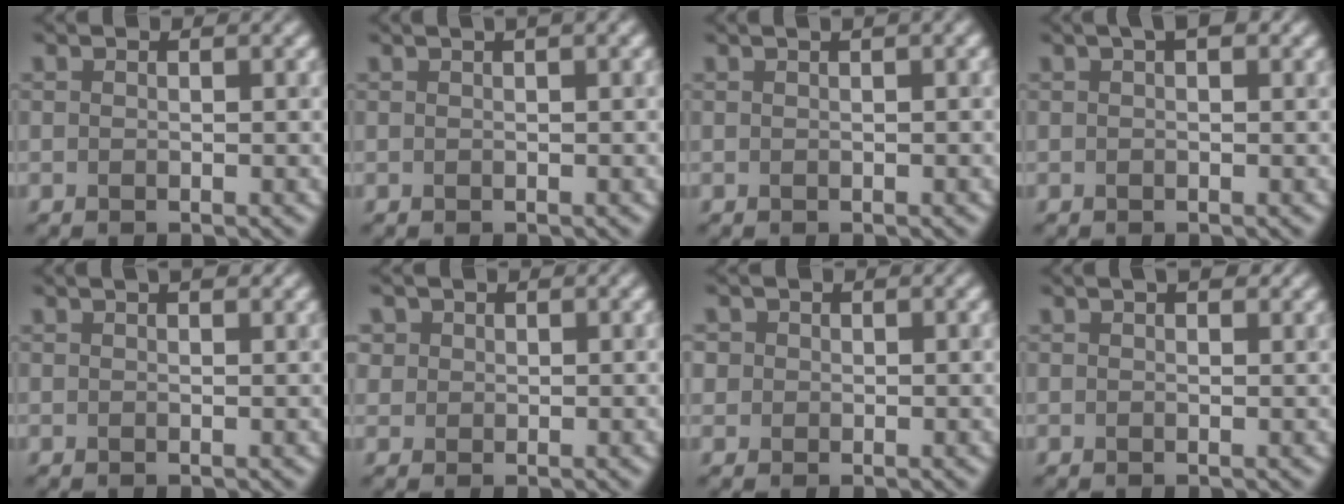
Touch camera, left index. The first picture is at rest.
{"total": 2.9, "force": [1.5, 1.1, 2.2], "torque": [-0.015, 0.008, 0.007]}
{"total": 2.9, "force": [1.4, 1.3, 2.3], "torque": [-0.013, 0.015, 0.007]}
{"total": 1.6, "force": [0.9, 0.5, 1.2], "torque": [-0.013, 0.005, 0.014]}
{"total": 2.1, "force": [1.5, 0.7, 1.3], "torque": [-0.007, 0.001, 0.007]}
{"total": 1.6, "force": [0.7, 1.3, 0.3], "torque": [-0.007, -0.004, 0.019]}
{"total": 1.2, "force": [0.4, 1.1, 0.2], "torque": [0.002, 0.000, 0.002]}
{"total": 1.6, "force": [1.2, 0.5, 0.9], "torque": [-0.011, -0.001, 0.014]}